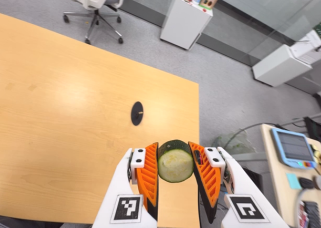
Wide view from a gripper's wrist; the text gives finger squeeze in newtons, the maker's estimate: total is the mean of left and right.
{"total": 13.8, "left": 13.1, "right": 14.4}